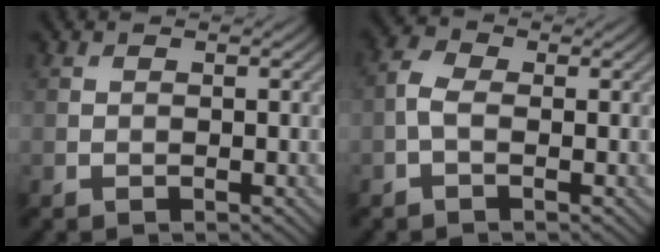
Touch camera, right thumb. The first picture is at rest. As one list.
[{"total": 2.9, "force": [-0.6, 1.5, 2.3], "torque": [-0.060, 0.007, -0.021]}]